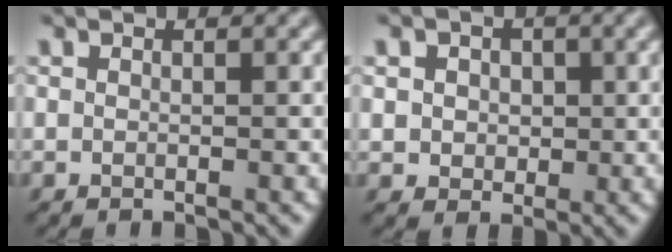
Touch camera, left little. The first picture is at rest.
{"total": 3.3, "force": [0.8, 2.8, 1.6], "torque": [-0.029, 0.009, 0.005]}